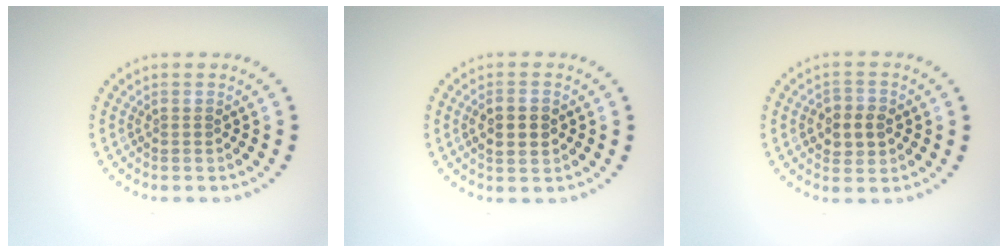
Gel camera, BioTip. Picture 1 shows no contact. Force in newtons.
{"total": 2.7, "press": 2.6, "slide": 0.3}
{"total": 2.9, "press": 2.8, "slide": 0.3}